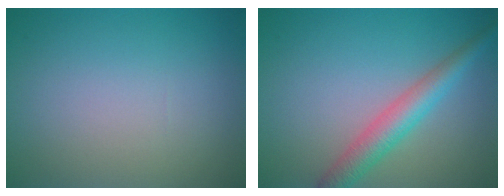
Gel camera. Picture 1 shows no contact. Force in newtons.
{"total": 3.9, "press": 3.9, "slide": 0.1}